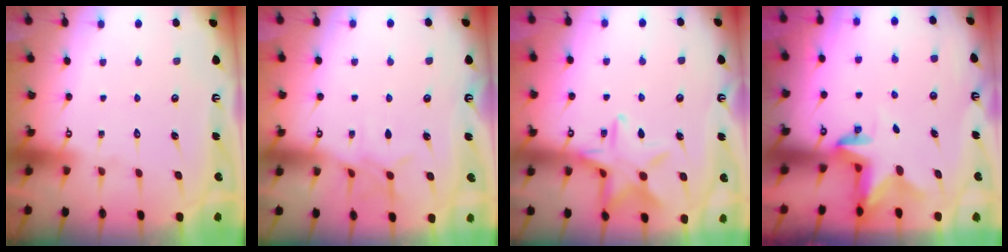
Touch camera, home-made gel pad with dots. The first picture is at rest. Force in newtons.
{"total": 5.5, "press": 5.5, "slide": 0.6}
{"total": 14.1, "press": 14.1, "slide": 0.9}
{"total": 2.7, "press": 2.6, "slide": 0.5}